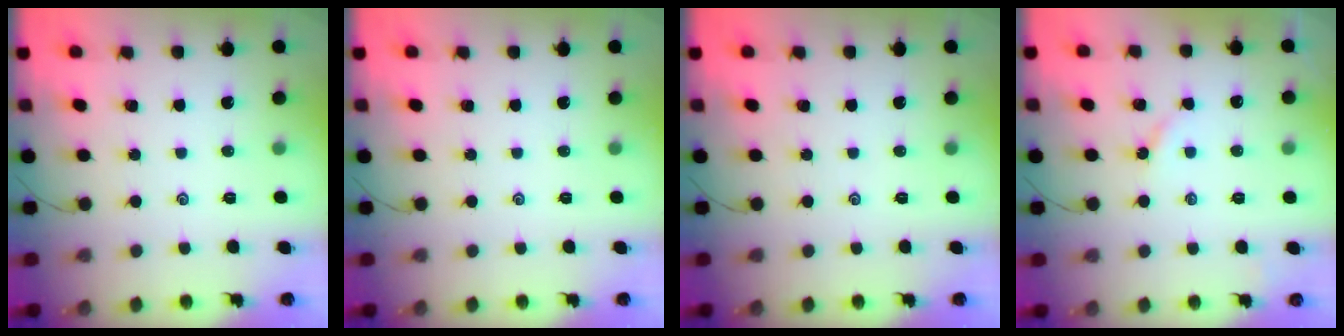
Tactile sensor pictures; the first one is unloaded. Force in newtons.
{"total": 0.0}
{"total": 0.0}
{"total": 2.5, "press": 2.5, "slide": 0.3}